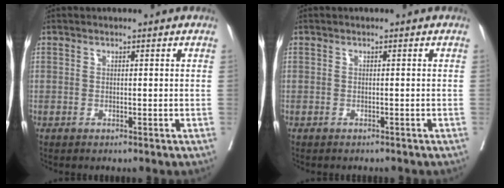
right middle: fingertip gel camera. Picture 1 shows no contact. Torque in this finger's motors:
{"motor_torque": [0.99, -1.14, 0.06, 0.05]}